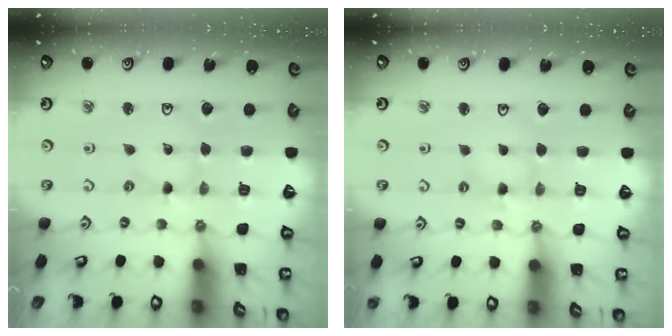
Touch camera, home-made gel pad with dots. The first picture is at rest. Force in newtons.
{"total": 2.5, "press": 2.5, "slide": 0.2}